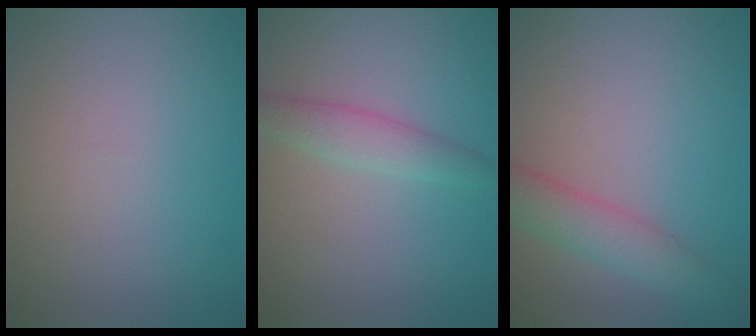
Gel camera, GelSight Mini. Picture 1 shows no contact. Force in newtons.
{"total": 2.2, "press": 2.2, "slide": 0.0}
{"total": 3.5, "press": 3.5, "slide": 0.1}